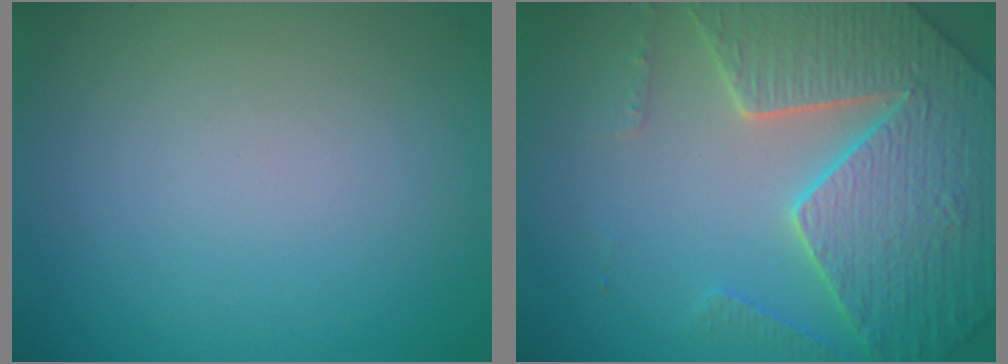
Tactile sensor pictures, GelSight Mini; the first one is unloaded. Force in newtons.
{"total": 7.5, "press": 7.3, "slide": 2.0}